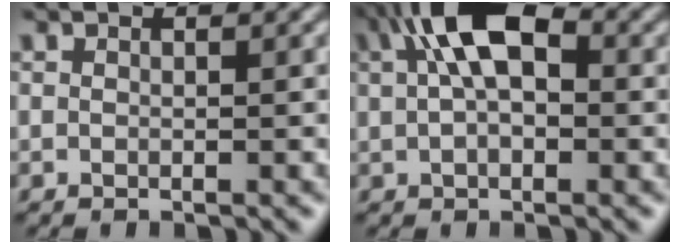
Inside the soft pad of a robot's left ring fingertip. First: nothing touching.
{"total": 7.0, "force": [1.7, 3.6, 5.8], "torque": [-0.105, 0.022, 0.022]}